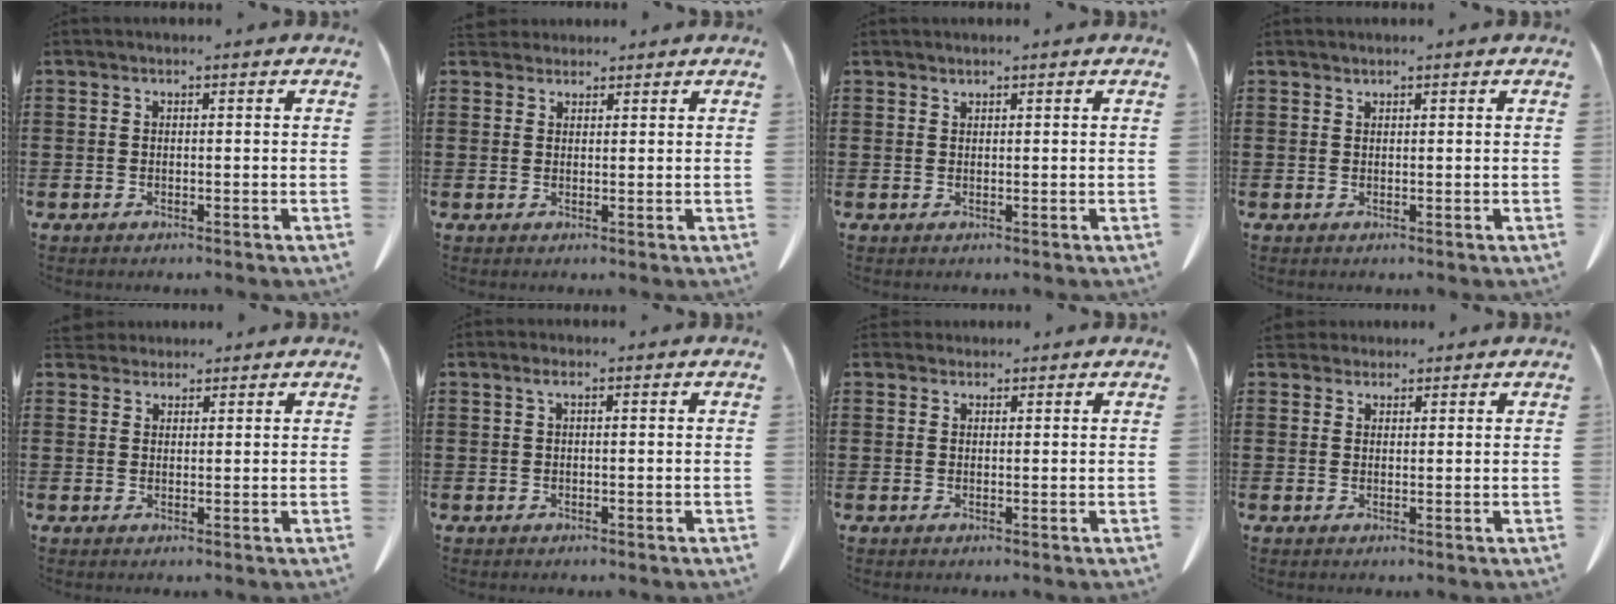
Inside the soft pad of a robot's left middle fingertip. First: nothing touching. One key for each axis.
{"total": 2.2, "fx": 2.1, "fy": 0.7, "fz": 0.2, "tx": -0.011, "ty": 0.000, "tz": 0.043}
{"total": 0.6, "fx": 0.6, "fy": -0.1, "fz": 0.0, "tx": -0.003, "ty": -0.004, "tz": 0.015}
{"total": 0.6, "fx": 0.6, "fy": -0.1, "fz": 0.0, "tx": -0.003, "ty": -0.004, "tz": 0.013}
{"total": 2.4, "fx": 2.3, "fy": 0.7, "fz": 0.2, "tx": -0.011, "ty": -0.003, "tz": 0.046}
{"total": 1.0, "fx": 0.2, "fy": 0.0, "fz": 1.0, "tx": -0.021, "ty": -0.002, "tz": 0.006}
{"total": 1.2, "fx": 1.2, "fy": 0.4, "fz": 0.0, "tx": -0.005, "ty": -0.001, "tz": 0.025}
{"total": 2.4, "fx": 2.2, "fy": 0.9, "fz": 0.4, "tx": -0.016, "ty": 0.000, "tz": 0.044}